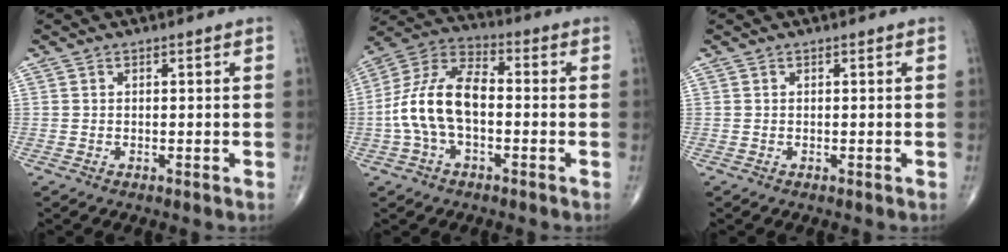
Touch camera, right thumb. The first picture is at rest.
{"total": 13.3, "force": [-1.7, 7.3, 11.0], "torque": [-0.223, 0.041, -0.040]}
{"total": 0.0}